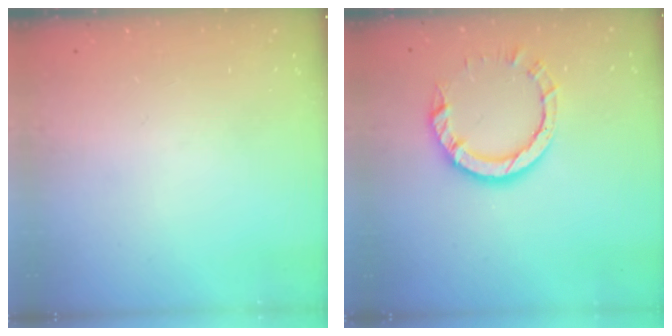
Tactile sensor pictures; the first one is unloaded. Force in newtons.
{"total": 7.6, "press": 7.6, "slide": 0.8}